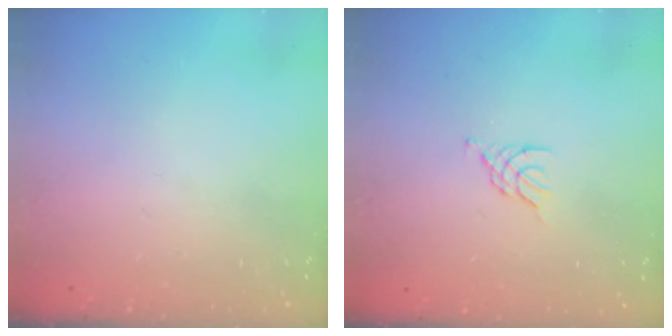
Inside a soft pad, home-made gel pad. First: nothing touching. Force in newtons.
{"total": 3.3, "press": 3.2, "slide": 0.7}